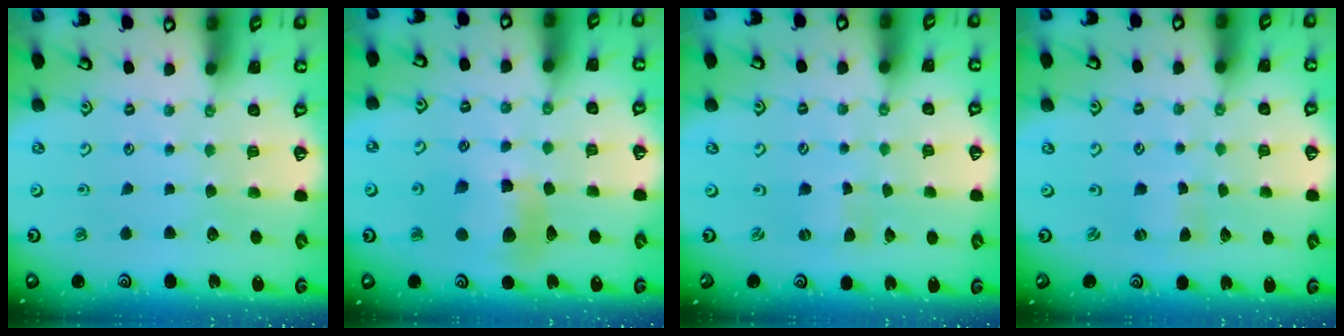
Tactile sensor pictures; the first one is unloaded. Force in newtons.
{"total": 10.9, "press": 10.8, "slide": 1.3}
{"total": 0.0}
{"total": 0.0}